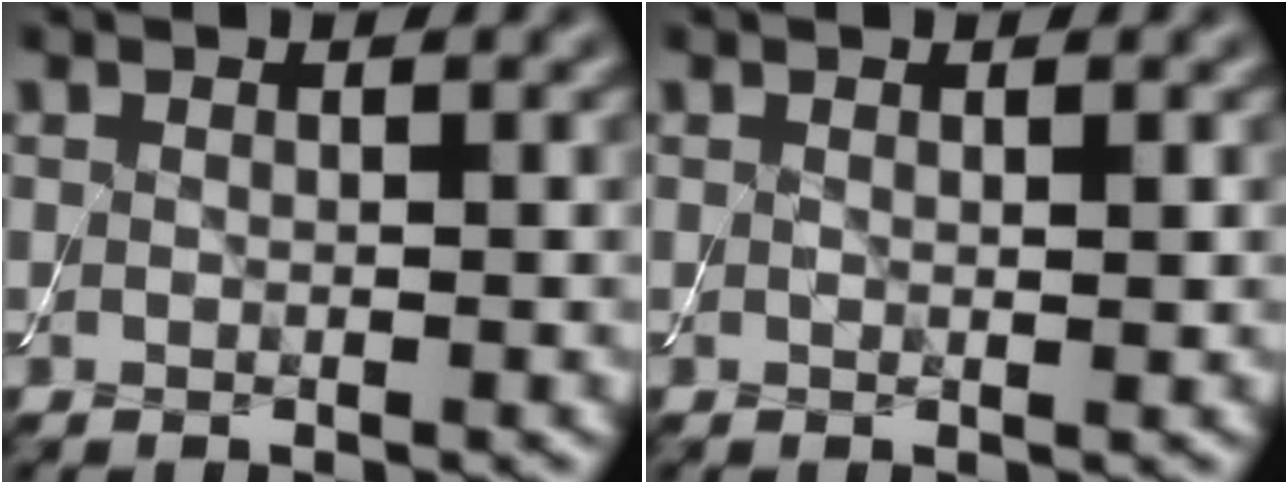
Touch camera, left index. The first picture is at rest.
{"total": 0.7, "force": [0.3, 0.1, 0.7], "torque": [-0.009, -0.003, 0.004]}